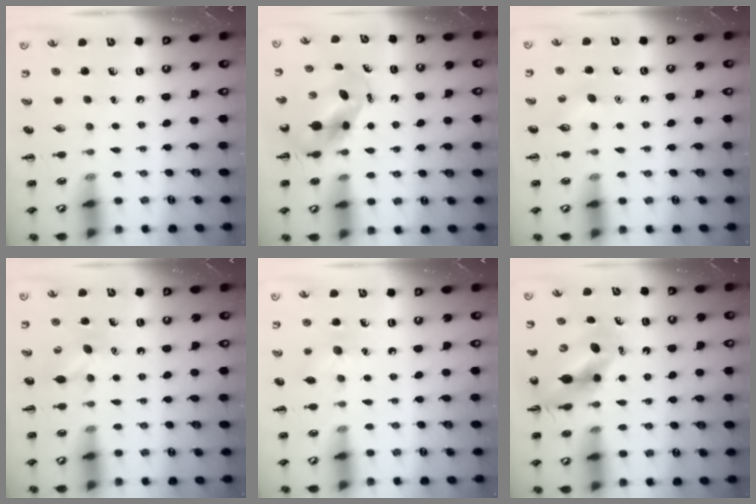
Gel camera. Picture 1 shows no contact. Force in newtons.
{"total": 5.1, "press": 5.0, "slide": 0.9}
{"total": 2.8, "press": 2.7, "slide": 0.7}
{"total": 6.2, "press": 6.1, "slide": 1.4}
{"total": 7.4, "press": 7.2, "slide": 1.8}
{"total": 10.0, "press": 9.6, "slide": 2.7}